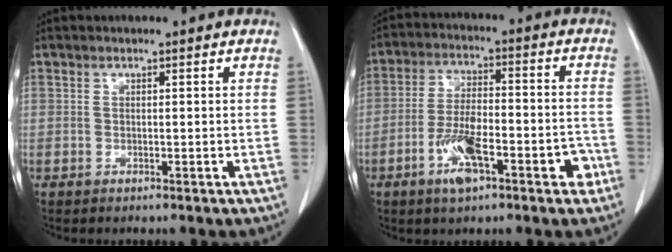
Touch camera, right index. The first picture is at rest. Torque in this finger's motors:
{"motor_torque": [1.20, -0.94, 0.44, 0.09]}